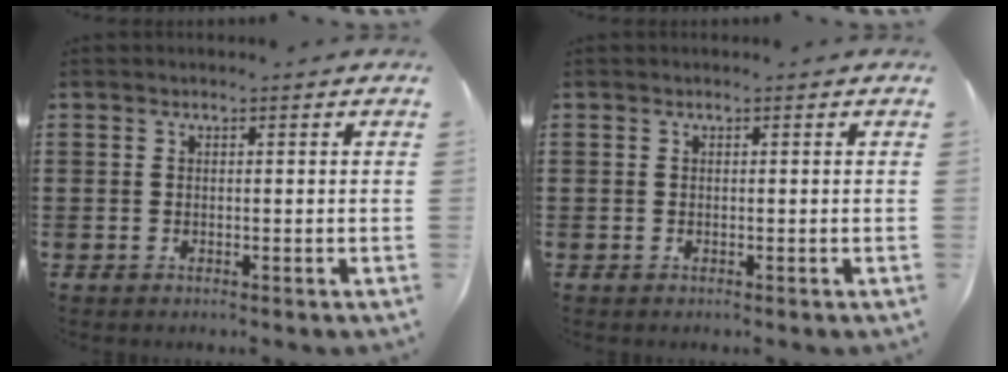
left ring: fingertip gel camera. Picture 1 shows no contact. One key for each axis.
{"total": 0.0}